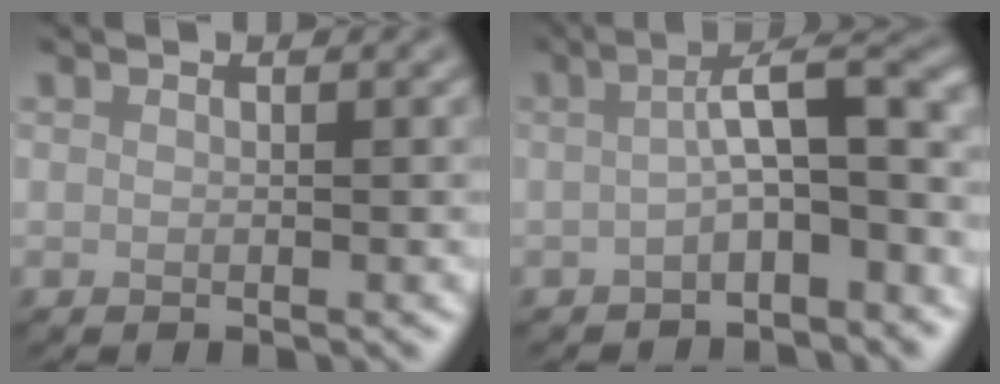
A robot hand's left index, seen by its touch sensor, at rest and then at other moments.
{"total": 5.6, "force": [-1.1, 1.6, 5.3], "torque": [-0.071, 0.015, -0.025]}